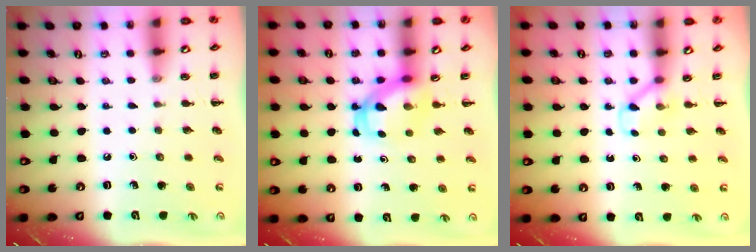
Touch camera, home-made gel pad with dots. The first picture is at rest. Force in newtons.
{"total": 5.2, "press": 5.1, "slide": 0.8}
{"total": 2.8, "press": 2.6, "slide": 0.9}